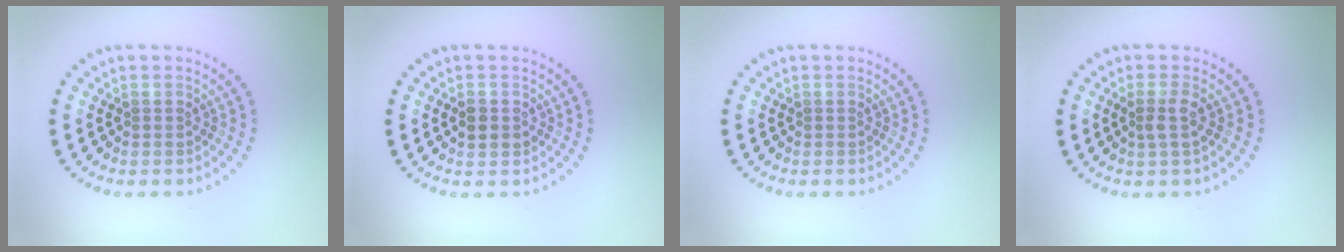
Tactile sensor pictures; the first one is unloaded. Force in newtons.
{"total": 1.5, "press": 1.5, "slide": 0.2}
{"total": 0.0}
{"total": 1.7, "press": 1.4, "slide": 0.9}